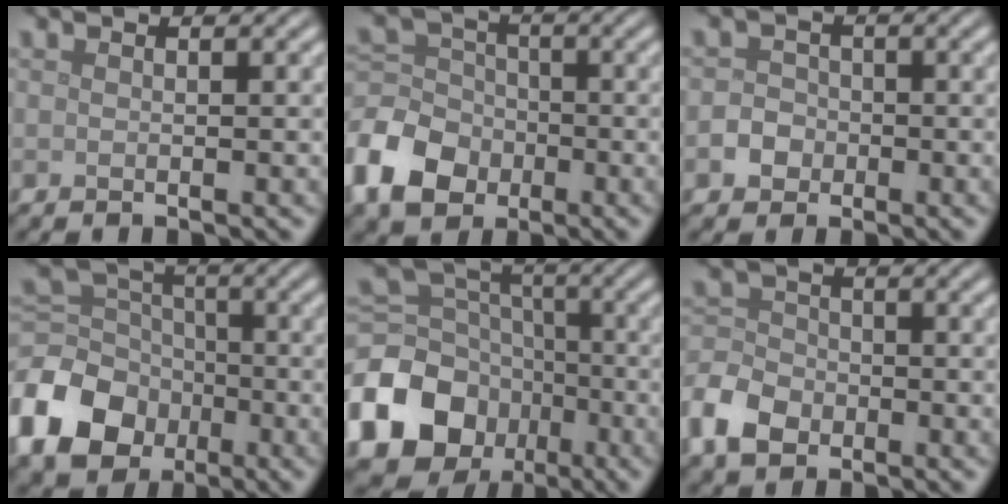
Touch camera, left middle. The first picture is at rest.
{"total": 7.8, "force": [-3.6, 5.8, 3.7], "torque": [-0.085, 0.001, -0.091]}
{"total": 2.3, "force": [-0.8, 2.1, 0.8], "torque": [0.005, 0.001, -0.020]}
{"total": 10.0, "force": [-4.4, 7.6, 4.8], "torque": [-0.121, -0.010, -0.104]}
{"total": 13.2, "force": [-5.6, 10.8, 5.1], "torque": [-0.143, -0.012, -0.112]}
{"total": 5.4, "force": [-2.9, 3.8, 2.6], "torque": [-0.063, -0.002, -0.072]}